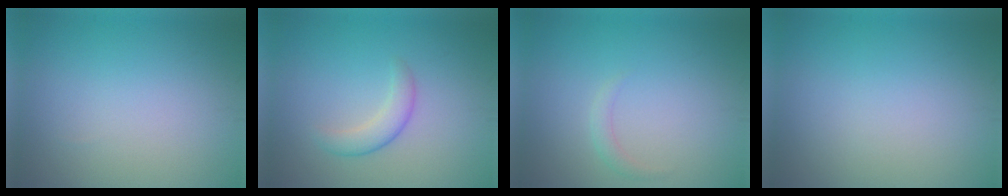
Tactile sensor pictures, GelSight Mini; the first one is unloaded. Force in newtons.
{"total": 2.3, "press": 2.3, "slide": 0.1}
{"total": 1.0, "press": 1.0, "slide": 0.0}
{"total": 0.0}